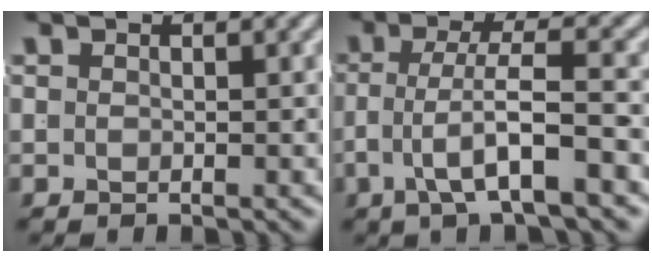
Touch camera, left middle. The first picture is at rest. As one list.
[{"total": 4.5, "force": [-1.7, 0.9, 4.1], "torque": [-0.077, -0.010, -0.022]}]